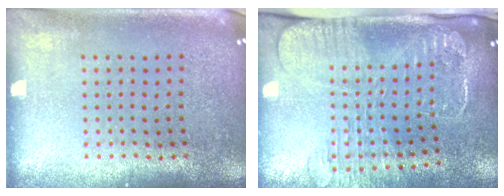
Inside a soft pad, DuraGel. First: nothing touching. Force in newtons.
{"total": 2.6, "press": 2.1, "slide": 1.6}